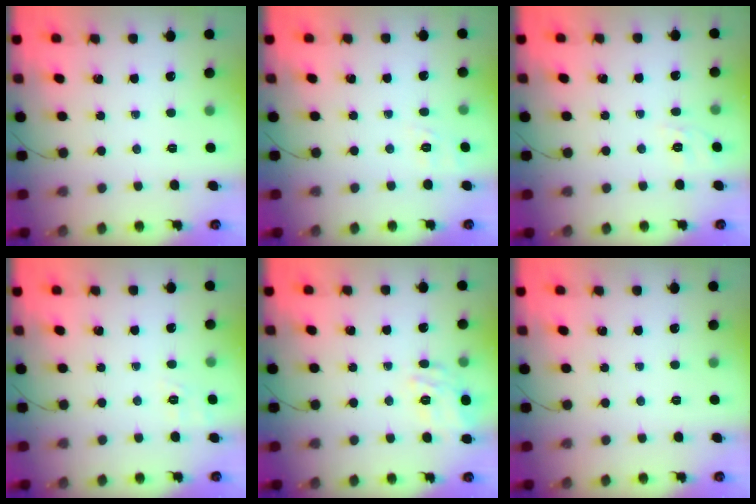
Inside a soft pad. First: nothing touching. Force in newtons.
{"total": 2.1, "press": 0.8, "slide": 2.0}
{"total": 1.7, "press": 0.0, "slide": 1.7}
{"total": 1.9, "press": 0.8, "slide": 1.7}
{"total": 8.5, "press": 8.5, "slide": 1.0}
{"total": 0.0}